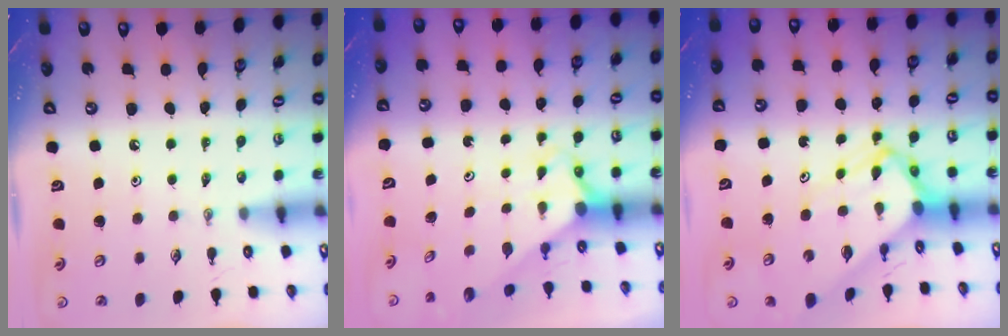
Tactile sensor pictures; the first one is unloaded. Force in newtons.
{"total": 2.2, "press": 2.2, "slide": 0.2}
{"total": 7.5, "press": 7.4, "slide": 0.6}